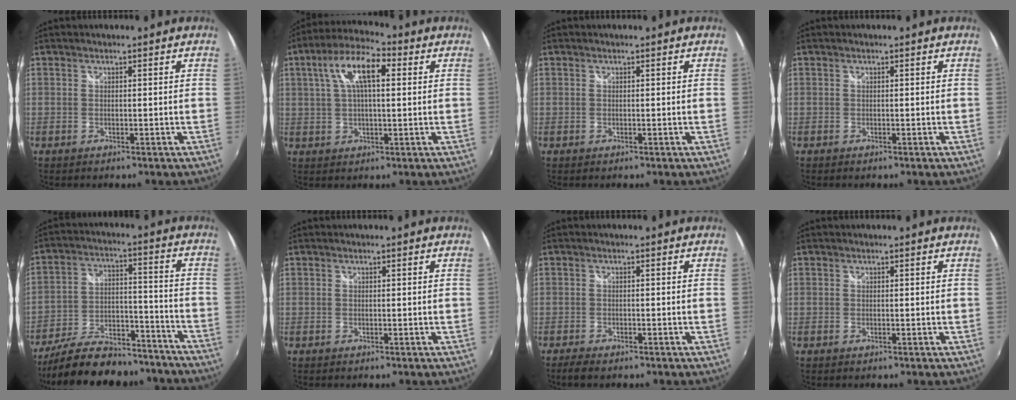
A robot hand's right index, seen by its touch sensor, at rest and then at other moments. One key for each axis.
{"total": 10.5, "fx": 3.2, "fy": 3.9, "fz": 9.2, "tx": -0.172, "ty": 0.027, "tz": 0.052}
{"total": 0.0}
{"total": 0.0}
{"total": 23.3, "fx": -19.6, "fy": 8.2, "fz": 9.7, "tx": -0.186, "ty": 0.016, "tz": -0.271}
{"total": 0.0}
{"total": 3.1, "fx": -2.5, "fy": 0.9, "fz": 1.7, "tx": -0.040, "ty": -0.012, "tz": -0.045}
{"total": 0.0}